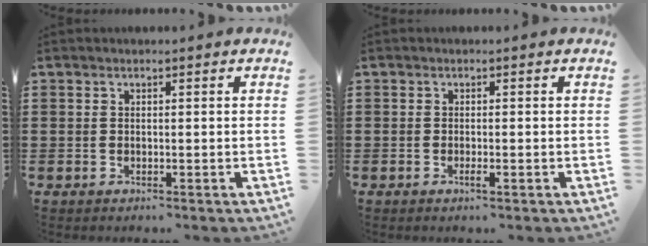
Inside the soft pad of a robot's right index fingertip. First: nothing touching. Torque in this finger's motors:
{"motor_torque": [0.30, 0.00, 0.06, 0.01]}